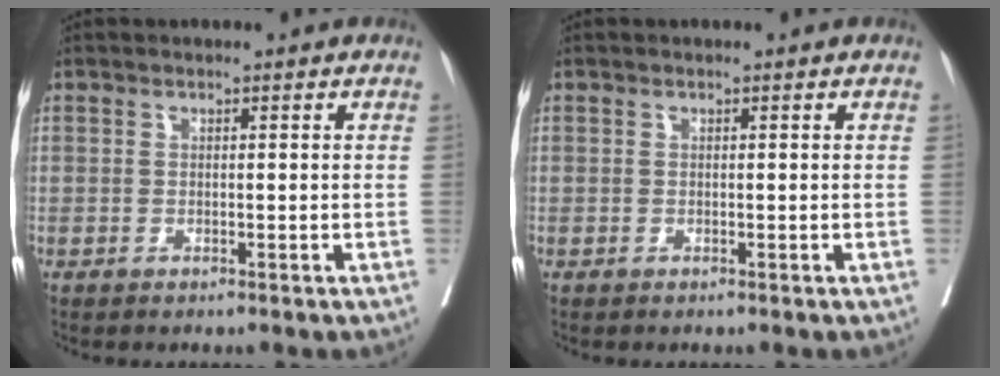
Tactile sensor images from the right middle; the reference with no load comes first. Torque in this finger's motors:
{"motor_torque": [0.00, 0.00, 0.00, 0.00]}